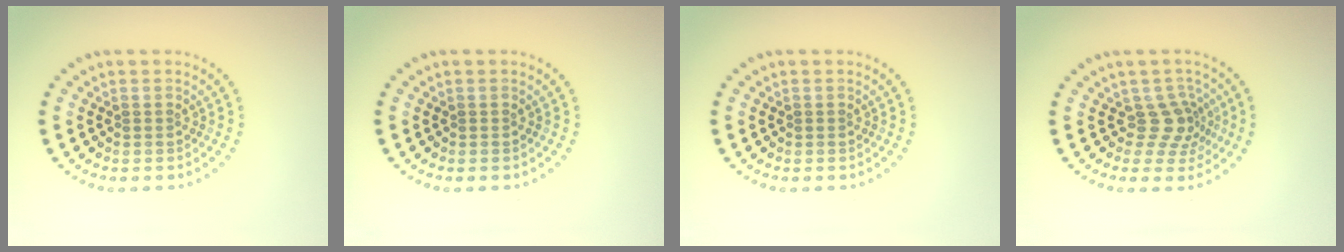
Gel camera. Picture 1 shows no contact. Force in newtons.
{"total": 0.0}
{"total": 0.0}
{"total": 2.8, "press": 2.0, "slide": 2.0}